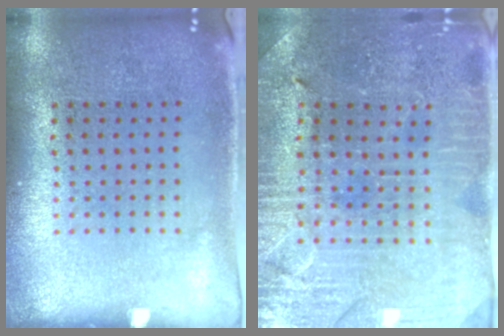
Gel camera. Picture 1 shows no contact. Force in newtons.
{"total": 1.8, "press": 1.8, "slide": 0.4}